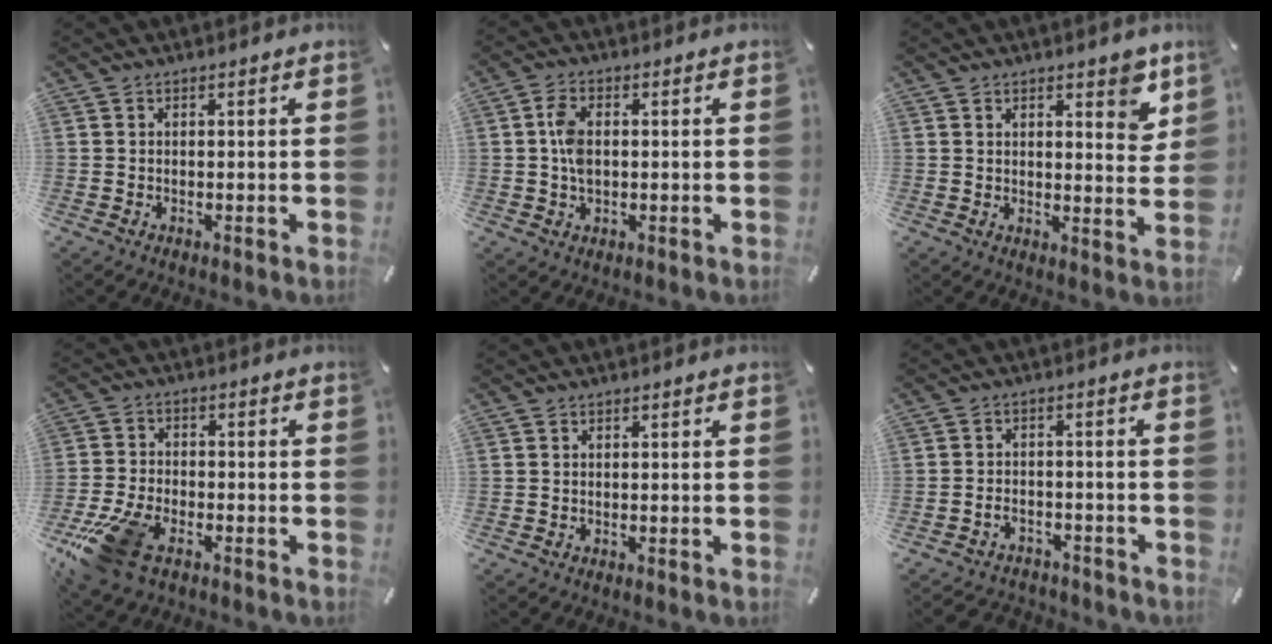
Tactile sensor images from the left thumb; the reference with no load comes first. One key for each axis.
{"total": 5.1, "fx": 0.4, "fy": 3.1, "fz": 4.0, "tx": -0.086, "ty": 0.001, "tz": 0.000}
{"total": 4.7, "fx": 3.5, "fy": 1.6, "fz": 2.8, "tx": -0.029, "ty": -0.025, "tz": 0.056}
{"total": 12.2, "fx": -7.2, "fy": 6.5, "fz": 7.5, "tx": -0.159, "ty": 0.024, "tz": -0.131}
{"total": 0.0}
{"total": 3.3, "fx": -2.3, "fy": 2.2, "fz": 0.9, "tx": -0.023, "ty": 0.007, "tz": -0.047}